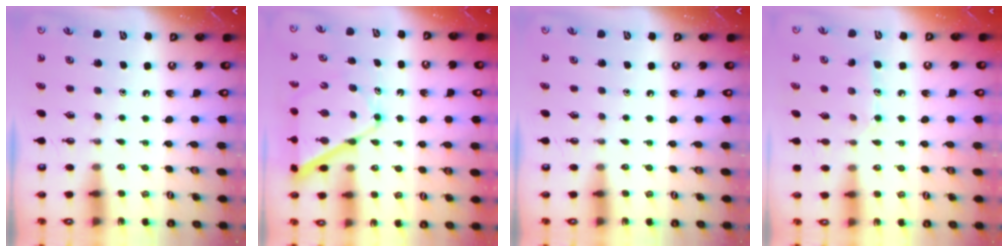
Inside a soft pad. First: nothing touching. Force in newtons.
{"total": 10.7, "press": 10.6, "slide": 1.0}
{"total": 0.0}
{"total": 7.8, "press": 7.8, "slide": 0.1}